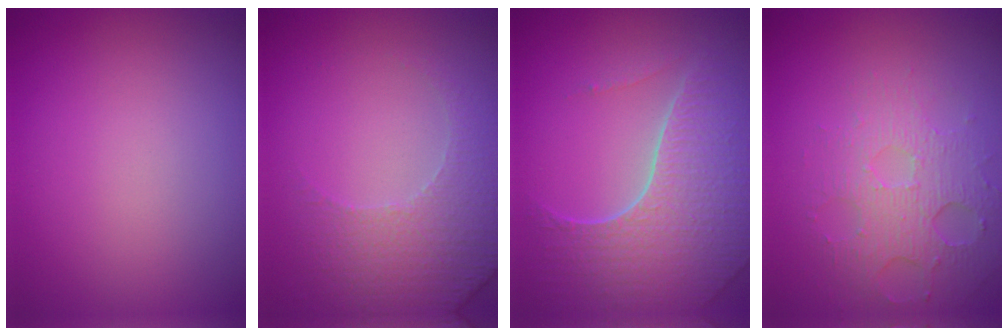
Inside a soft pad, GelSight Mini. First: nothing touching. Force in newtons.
{"total": 4.9, "press": 3.5, "slide": 3.5}
{"total": 7.1, "press": 5.2, "slide": 4.8}
{"total": 3.5, "press": 3.2, "slide": 1.4}